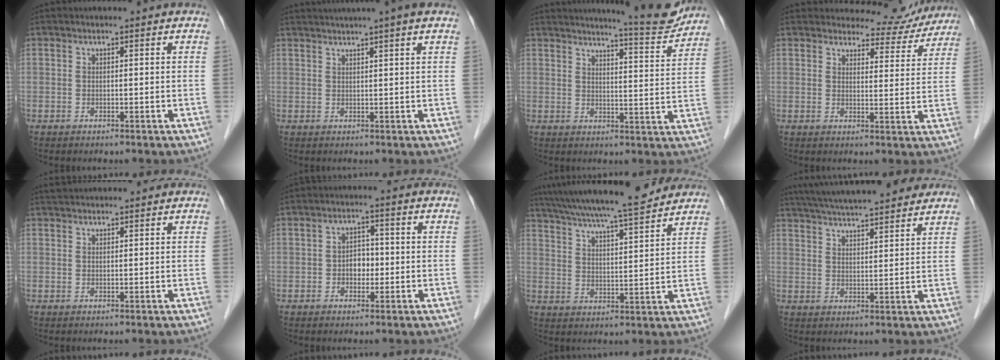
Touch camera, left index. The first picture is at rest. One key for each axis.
{"total": 6.6, "fx": 5.2, "fy": -1.0, "fz": 3.8, "tx": -0.057, "ty": 0.027, "tz": 0.071}
{"total": 9.4, "fx": 9.0, "fy": -0.1, "fz": 2.6, "tx": -0.042, "ty": -0.022, "tz": 0.113}
{"total": 8.3, "fx": 8.0, "fy": 2.2, "fz": -0.1, "tx": 0.015, "ty": -0.014, "tz": 0.086}
{"total": 2.8, "fx": 2.7, "fy": 0.3, "fz": 0.7, "tx": -0.009, "ty": 0.031, "tz": 0.047}
{"total": 3.0, "fx": -0.7, "fy": 2.1, "fz": 2.0, "tx": -0.030, "ty": 0.009, "tz": -0.012}
{"total": 16.7, "fx": 15.0, "fy": 0.5, "fz": 7.3, "tx": -0.129, "ty": 0.014, "tz": 0.231}
{"total": 16.6, "fx": 14.7, "fy": 2.0, "fz": 7.5, "tx": -0.128, "ty": 0.036, "tz": 0.217}